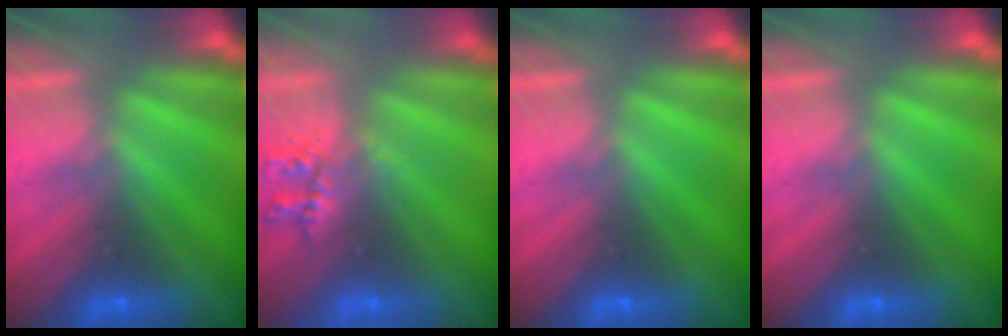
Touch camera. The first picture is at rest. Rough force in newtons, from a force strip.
{"total": 2.2}
{"total": 0.0}
{"total": 0.0}